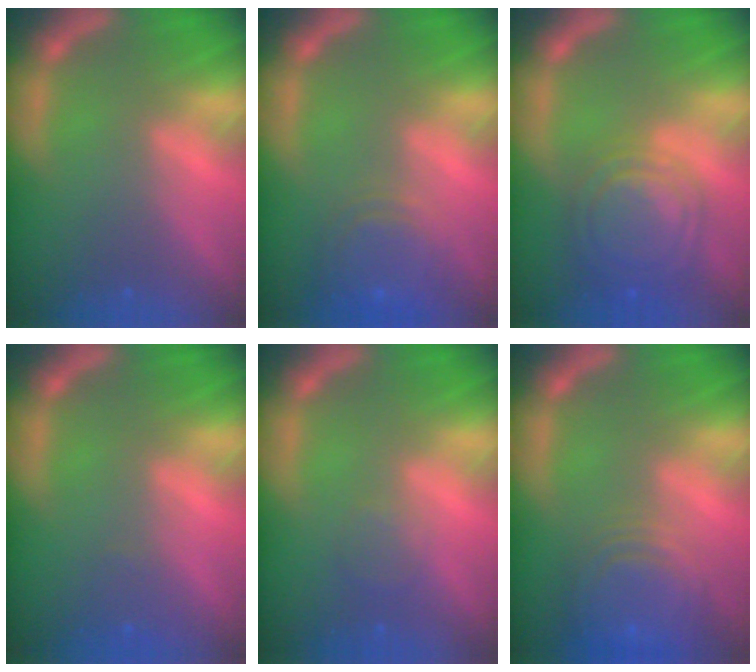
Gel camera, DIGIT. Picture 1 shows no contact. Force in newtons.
{"total": 6.1}
{"total": 8.5}
{"total": 1.0}
{"total": 1.5}
{"total": 9.1}